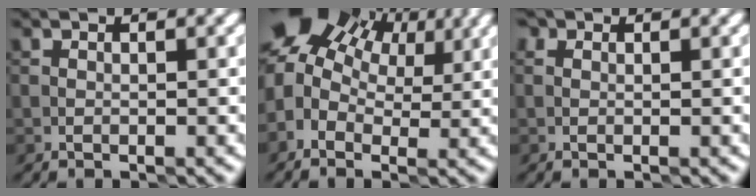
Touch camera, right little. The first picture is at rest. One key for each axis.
{"total": 9.4, "fx": 3.2, "fy": 6.3, "fz": 6.2, "tx": -0.111, "ty": 0.019, "tz": 0.053}
{"total": 1.3, "fx": 0.6, "fy": 0.9, "fz": 0.6, "tx": -0.008, "ty": -0.002, "tz": -0.013}